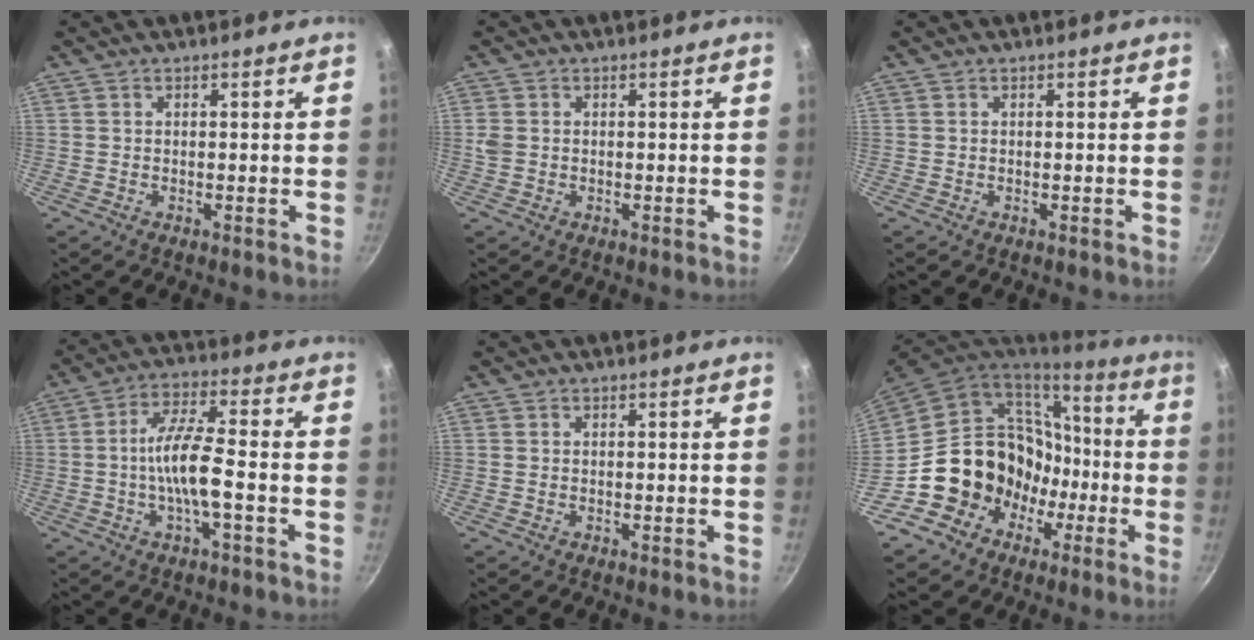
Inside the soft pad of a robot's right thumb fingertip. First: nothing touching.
{"total": 2.1, "force": [0.1, 1.7, 1.2], "torque": [-0.023, 0.002, 0.002]}
{"total": 0.0}
{"total": 9.2, "force": [-2.1, 2.0, 8.7], "torque": [-0.168, 0.026, -0.047]}
{"total": 0.0}
{"total": 17.0, "force": [-4.4, 14.9, 6.9], "torque": [-0.072, 0.065, -0.054]}